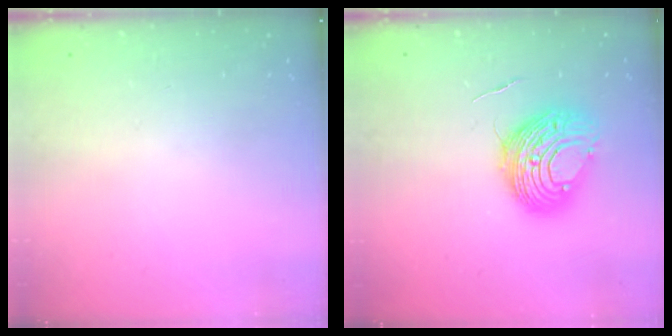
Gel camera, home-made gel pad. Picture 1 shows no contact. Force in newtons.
{"total": 10.8, "press": 10.8, "slide": 1.1}